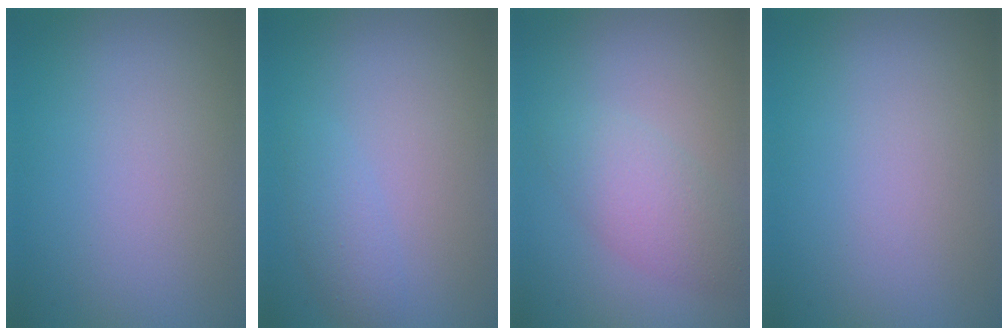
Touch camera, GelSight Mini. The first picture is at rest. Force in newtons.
{"total": 1.7, "press": 1.7, "slide": 0.1}
{"total": 3.2, "press": 3.2, "slide": 0.0}
{"total": 0.0}